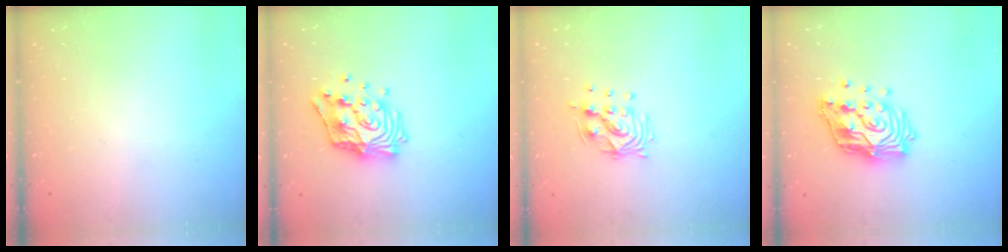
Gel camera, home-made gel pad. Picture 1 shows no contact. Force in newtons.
{"total": 16.3, "press": 16.3, "slide": 1.3}
{"total": 10.6, "press": 10.6, "slide": 0.5}
{"total": 17.3, "press": 17.1, "slide": 2.1}